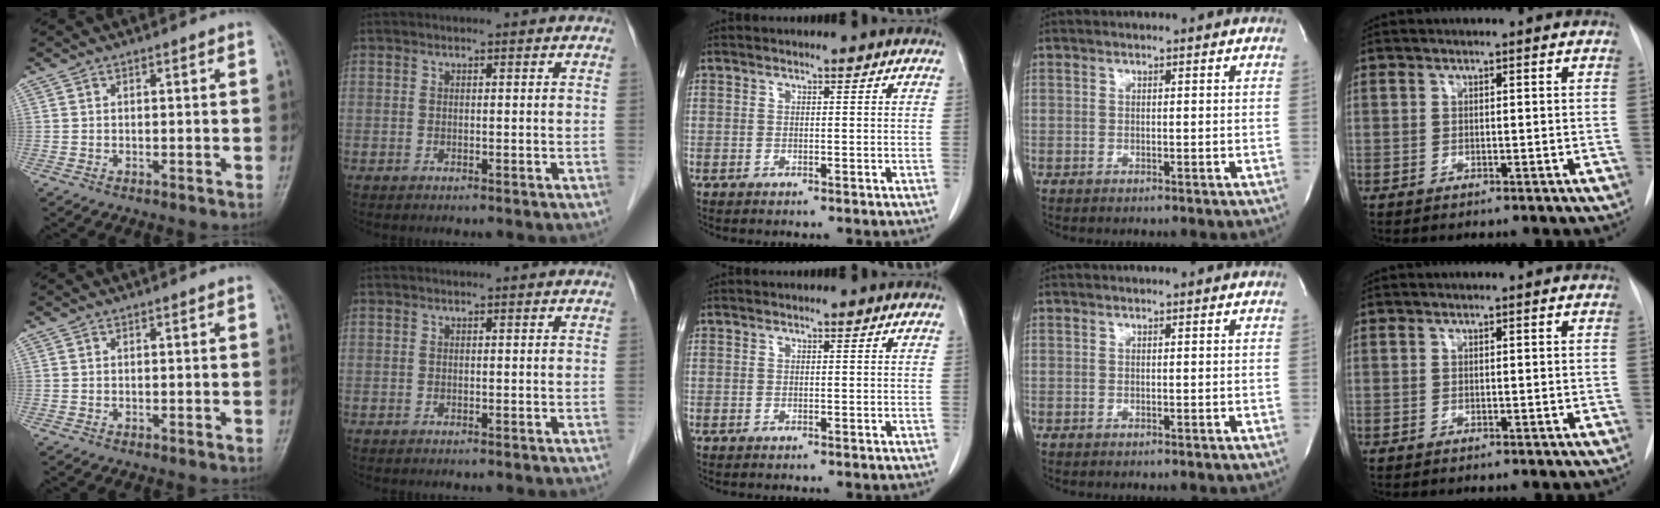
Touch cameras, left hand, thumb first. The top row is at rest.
{}